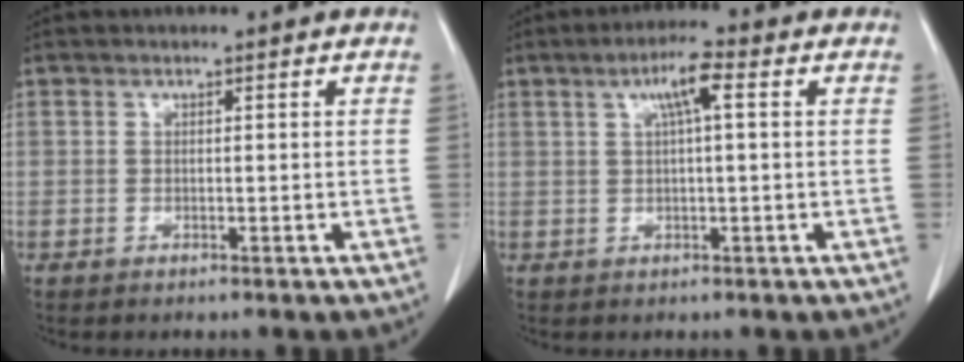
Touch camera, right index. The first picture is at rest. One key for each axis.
{"total": 4.6, "fx": 1.5, "fy": 0.4, "fz": 4.3, "tx": -0.079, "ty": 0.011, "tz": 0.027}